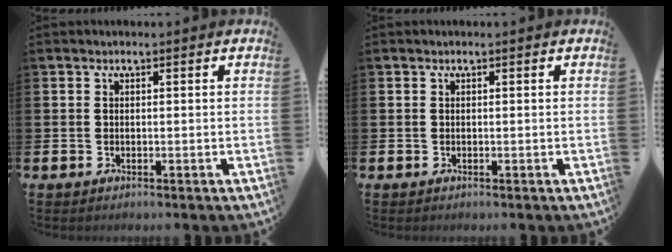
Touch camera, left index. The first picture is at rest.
{"total": 0.0}